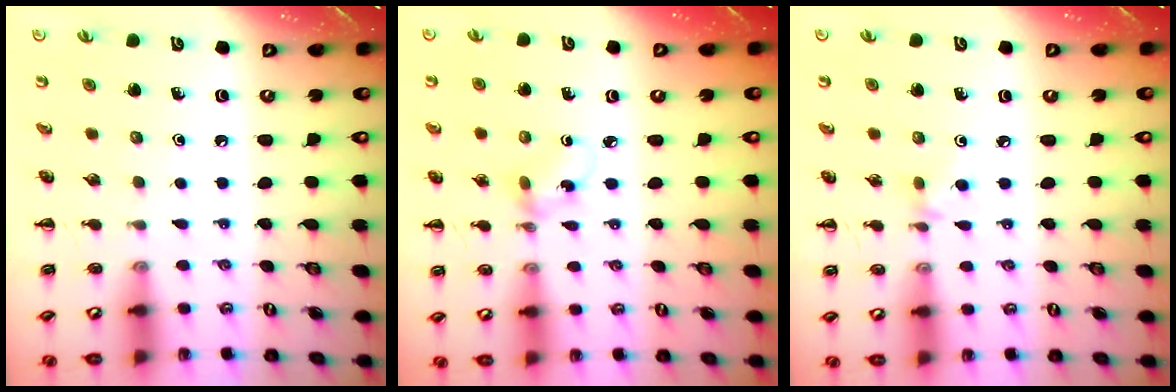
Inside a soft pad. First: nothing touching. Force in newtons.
{"total": 2.8, "press": 2.8, "slide": 0.7}
{"total": 2.8, "press": 2.5, "slide": 1.1}